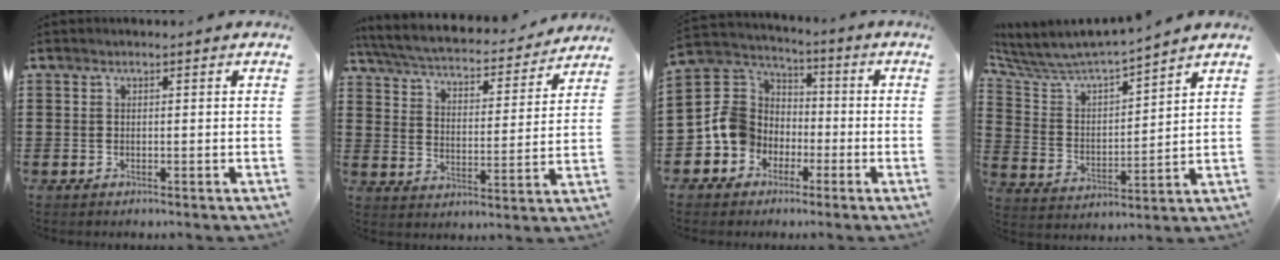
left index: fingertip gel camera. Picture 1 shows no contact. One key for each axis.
{"total": 4.5, "fx": 4.2, "fy": 0.1, "fz": 1.5, "tx": -0.052, "ty": -0.032, "tz": 0.064}
{"total": 9.8, "fx": -2.7, "fy": 8.8, "fz": 3.1, "tx": -0.115, "ty": 0.009, "tz": -0.053}
{"total": 5.7, "fx": 5.5, "fy": 1.0, "fz": 1.4, "tx": -0.060, "ty": -0.042, "tz": 0.089}